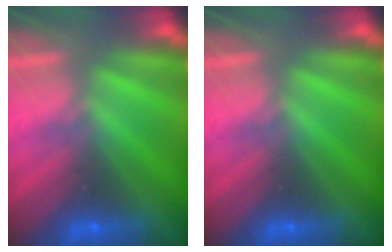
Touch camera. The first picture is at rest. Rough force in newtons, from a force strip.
{"total": 0.0}